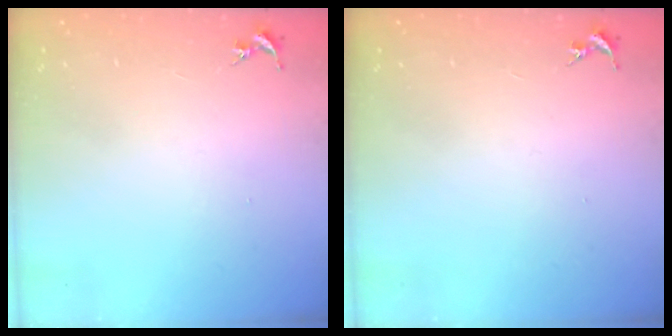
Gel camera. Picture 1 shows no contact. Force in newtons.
{"total": 0.0}